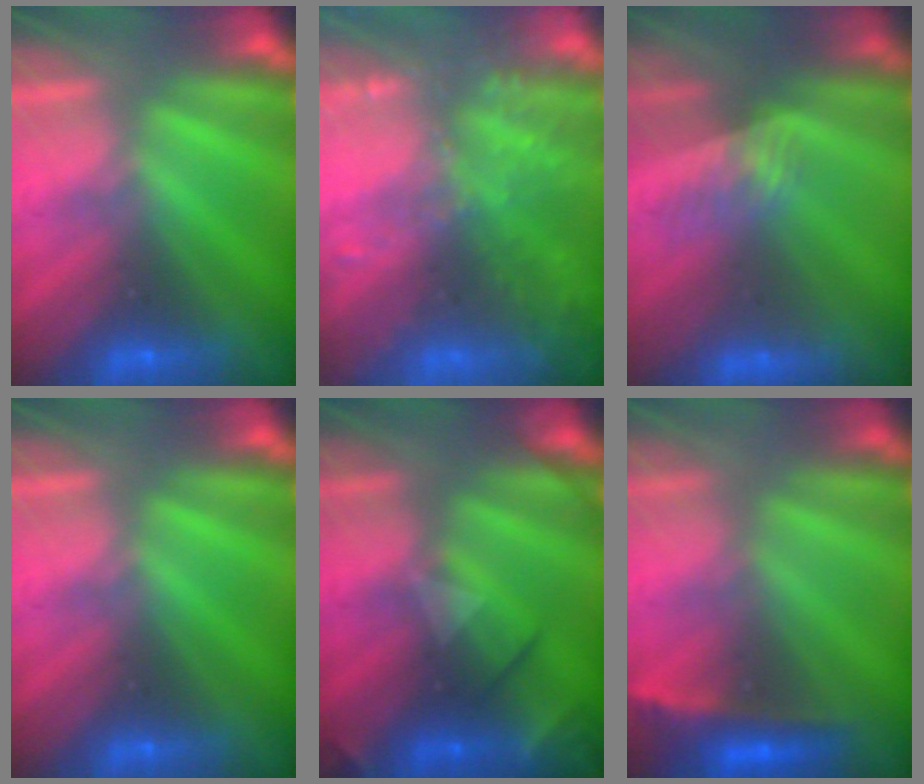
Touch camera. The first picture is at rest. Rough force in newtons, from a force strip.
{"total": 9.7}
{"total": 3.0}
{"total": 0.0}
{"total": 2.4}
{"total": 2.3}